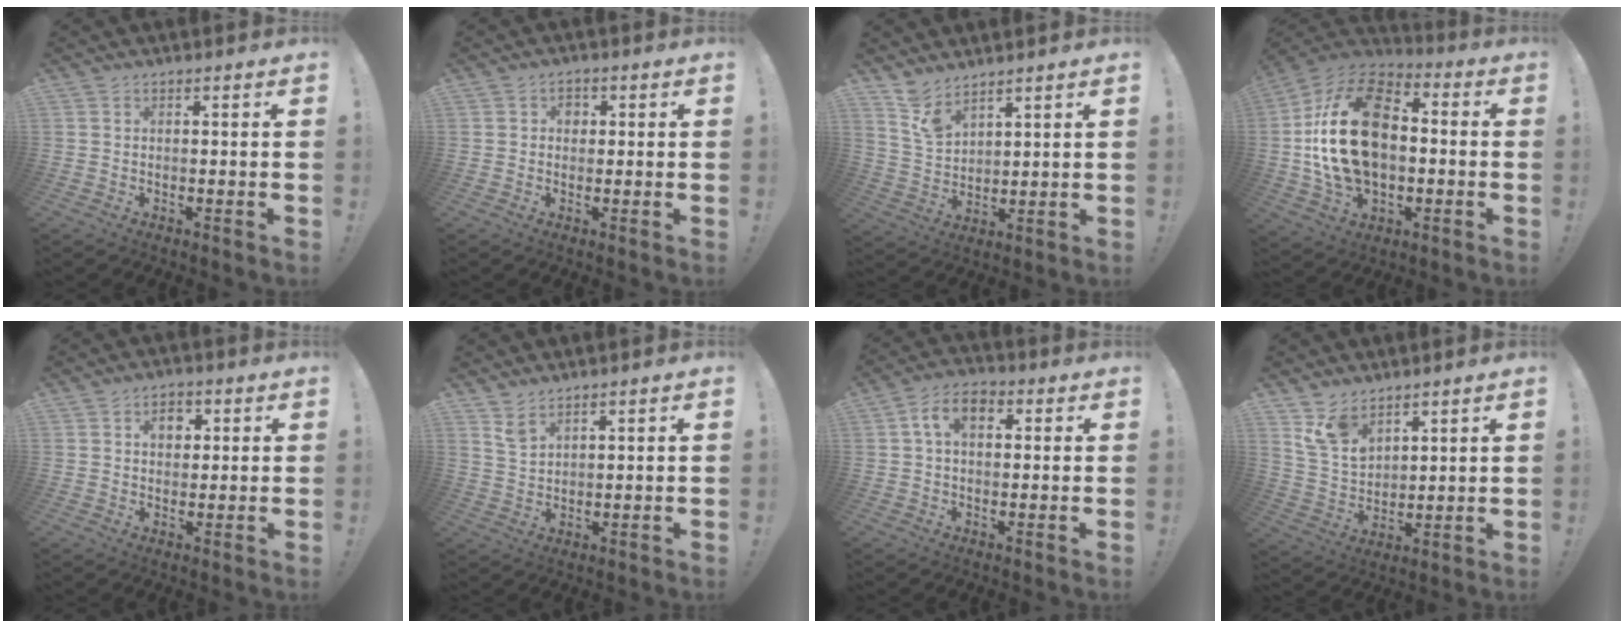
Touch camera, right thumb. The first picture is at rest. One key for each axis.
{"total": 2.8, "fx": 0.3, "fy": 2.4, "fz": 1.5, "tx": -0.018, "ty": 0.001, "tz": 0.003}
{"total": 7.4, "fx": 6.3, "fy": 2.8, "fz": 2.6, "tx": -0.059, "ty": -0.038, "tz": 0.123}
{"total": 26.4, "fx": 1.2, "fy": 17.0, "fz": 20.2, "tx": -0.377, "ty": 0.018, "tz": 0.027}
{"total": 5.4, "fx": 1.9, "fy": 4.2, "fz": 2.7, "tx": -0.028, "ty": -0.001, "tz": 0.027}
{"total": 4.3, "fx": 3.6, "fy": 1.5, "fz": 1.8, "tx": -0.030, "ty": -0.023, "tz": 0.066}
{"total": 8.4, "fx": 2.1, "fy": 5.4, "fz": 6.0, "tx": -0.098, "ty": 0.014, "tz": 0.042}
{"total": 10.5, "fx": 7.7, "fy": 6.0, "fz": 3.9, "tx": -0.085, "ty": -0.046, "tz": 0.155}